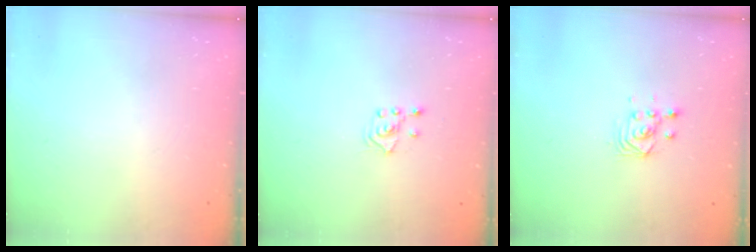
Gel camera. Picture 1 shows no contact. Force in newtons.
{"total": 3.0, "press": 2.9, "slide": 0.7}
{"total": 3.3, "press": 3.1, "slide": 1.0}